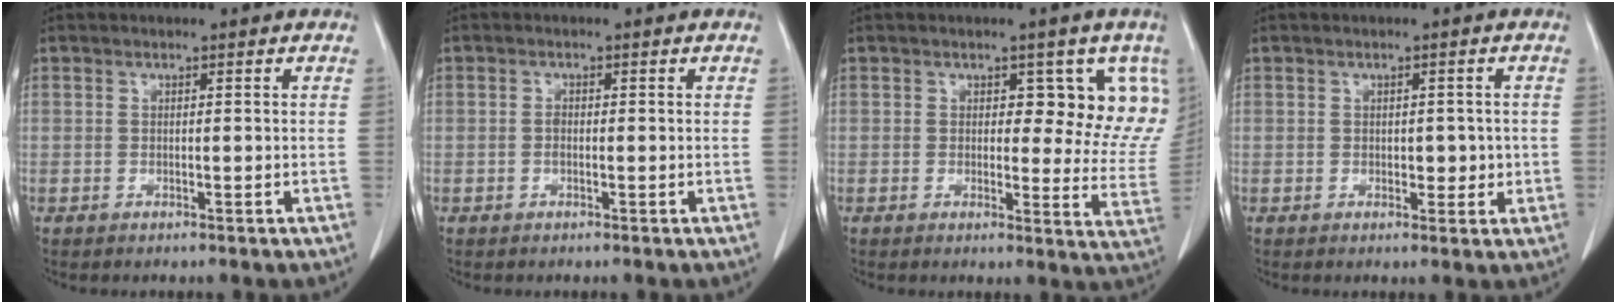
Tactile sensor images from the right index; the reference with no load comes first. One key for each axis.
{"total": 0.9, "fx": -0.2, "fy": 0.5, "fz": 0.7, "tx": -0.015, "ty": 0.002, "tz": -0.004}
{"total": 8.9, "fx": 4.1, "fy": 4.6, "fz": 6.4, "tx": -0.049, "ty": -0.012, "tz": 0.038}
{"total": 2.8, "fx": -0.1, "fy": 1.9, "fz": 2.0, "tx": -0.021, "ty": 0.005, "tz": 0.005}